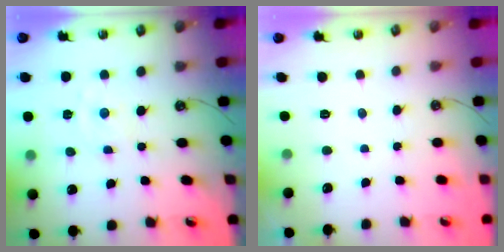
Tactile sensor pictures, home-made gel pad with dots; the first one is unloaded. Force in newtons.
{"total": 0.0}